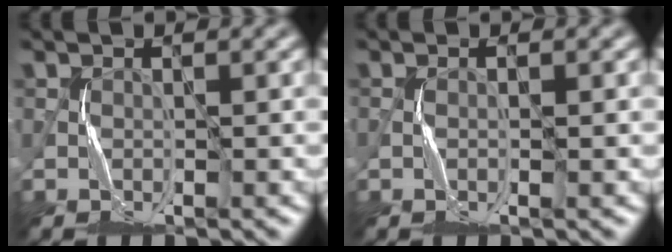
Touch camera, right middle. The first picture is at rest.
{"total": 0.6, "force": [0.0, -0.3, 0.6], "torque": [-0.012, -0.005, 0.000]}